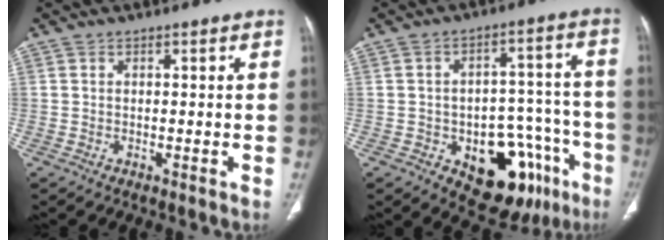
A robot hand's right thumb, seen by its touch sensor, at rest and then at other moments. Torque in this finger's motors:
{"motor_torque": [5.01, 0.00, 0.82, -1.05, 0.05]}